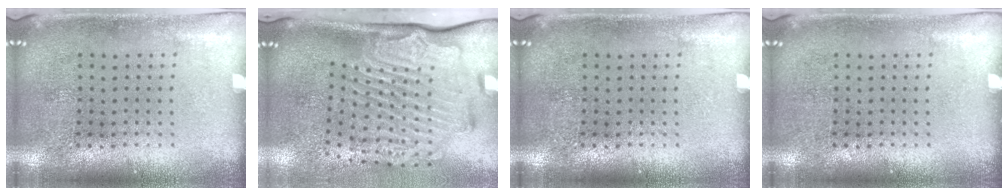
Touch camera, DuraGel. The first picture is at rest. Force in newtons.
{"total": 3.3, "press": 2.3, "slide": 2.3}
{"total": 0.0}
{"total": 0.0}